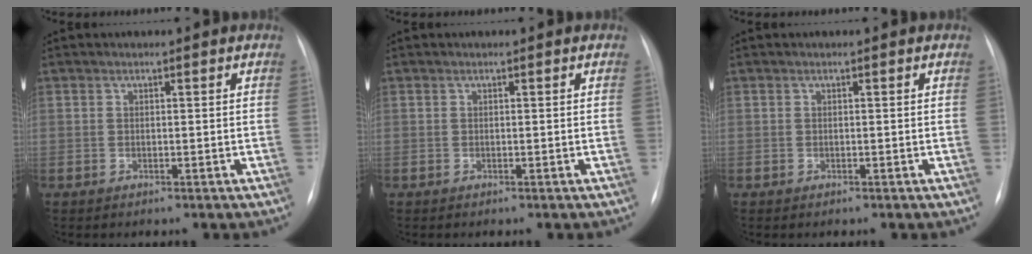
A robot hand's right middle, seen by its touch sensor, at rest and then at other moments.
{"total": 0.0}
{"total": 0.0}